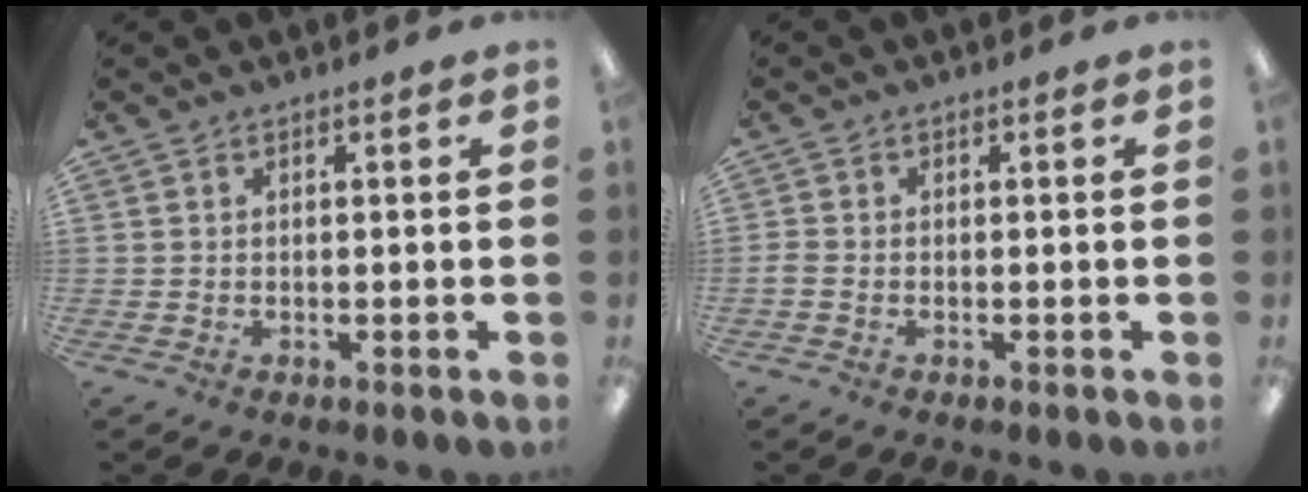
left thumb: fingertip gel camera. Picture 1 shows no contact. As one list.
[{"total": 1.0, "force": [-0.4, 0.7, 0.6], "torque": [-0.011, 0.001, -0.007]}]